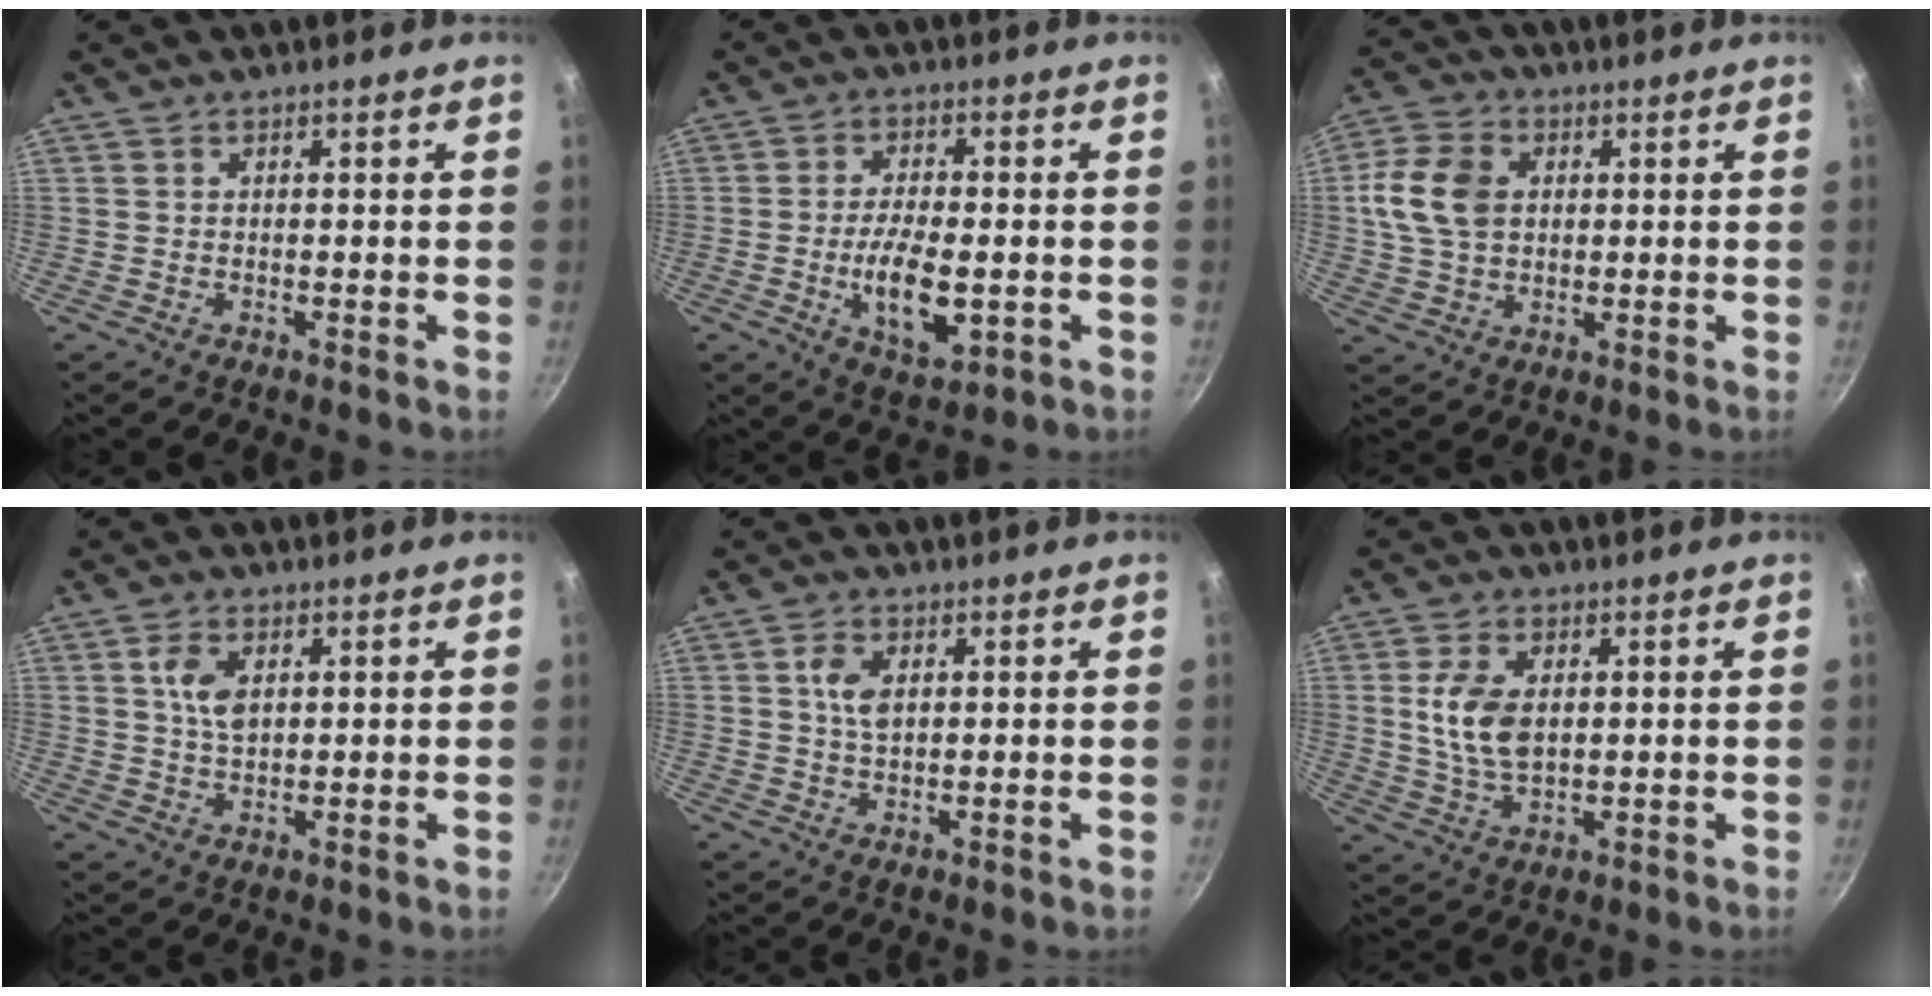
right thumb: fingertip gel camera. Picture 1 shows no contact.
{"total": 10.4, "force": [-2.1, 4.6, 9.0], "torque": [-0.156, 0.003, -0.029]}
{"total": 11.0, "force": [1.7, 8.0, 7.4], "torque": [-0.130, 0.009, 0.024]}
{"total": 5.4, "force": [1.5, 3.1, 4.2], "torque": [-0.075, -0.002, 0.029]}
{"total": 4.5, "force": [1.1, 2.6, 3.5], "torque": [-0.062, 0.001, 0.021]}
{"total": 9.1, "force": [1.5, 5.4, 7.2], "torque": [-0.133, -0.010, 0.030]}